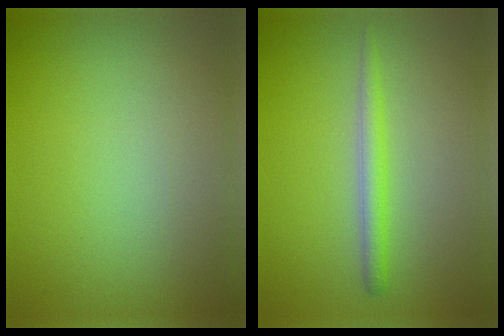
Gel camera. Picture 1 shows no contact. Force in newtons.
{"total": 2.1, "press": 2.1, "slide": 0.1}